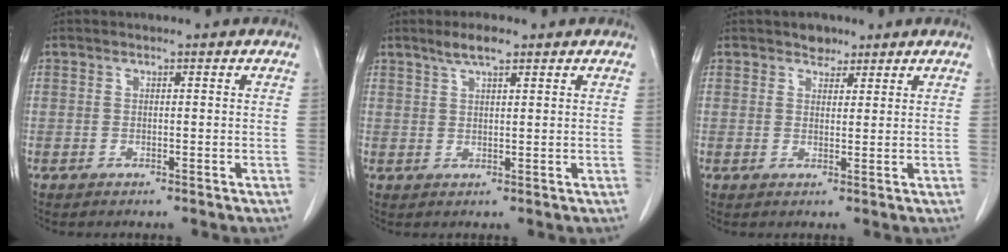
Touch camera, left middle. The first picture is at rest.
{"total": 3.6, "force": [2.6, 0.6, 2.4], "torque": [-0.051, 0.005, 0.049]}
{"total": 2.4, "force": [1.8, 1.4, 0.5], "torque": [-0.008, 0.001, 0.028]}